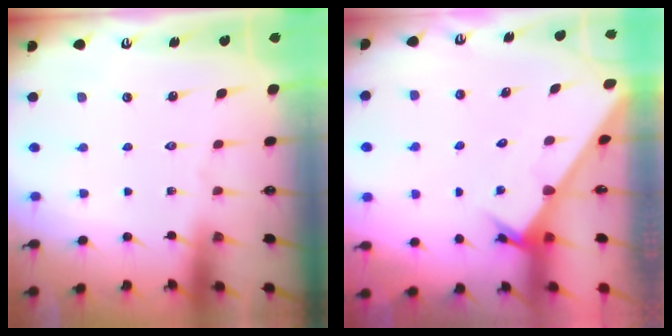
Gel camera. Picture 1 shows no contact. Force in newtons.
{"total": 2.9, "press": 2.9, "slide": 0.1}